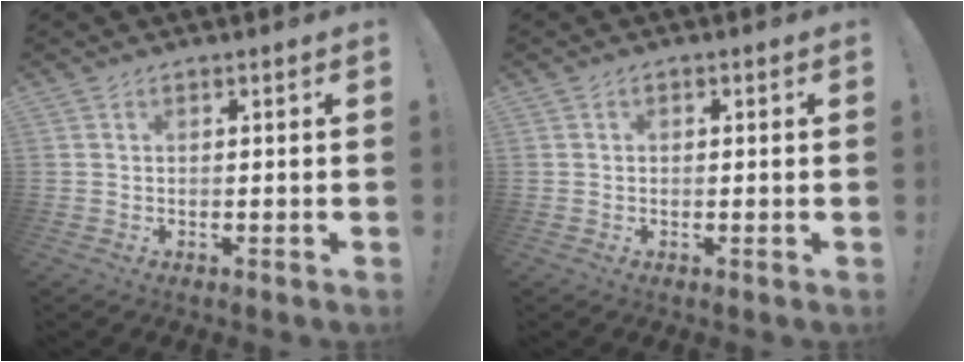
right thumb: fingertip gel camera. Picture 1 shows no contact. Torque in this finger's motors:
{"motor_torque": [0.19, 0.04, 0.00, -0.03, 0.10]}